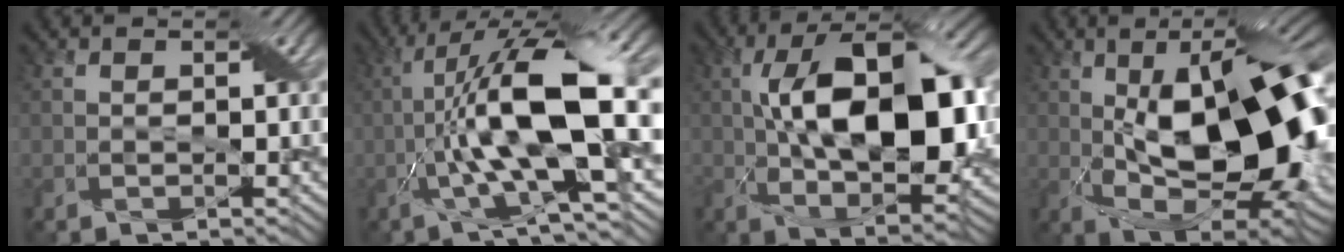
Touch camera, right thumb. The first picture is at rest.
{"total": 16.0, "force": [-1.4, 4.4, 15.3], "torque": [-0.269, 0.028, -0.034]}
{"total": 16.2, "force": [1.1, 7.8, 14.1], "torque": [-0.233, 0.010, 0.015]}
{"total": 19.5, "force": [1.0, 8.9, 17.3], "torque": [-0.255, 0.011, 0.003]}